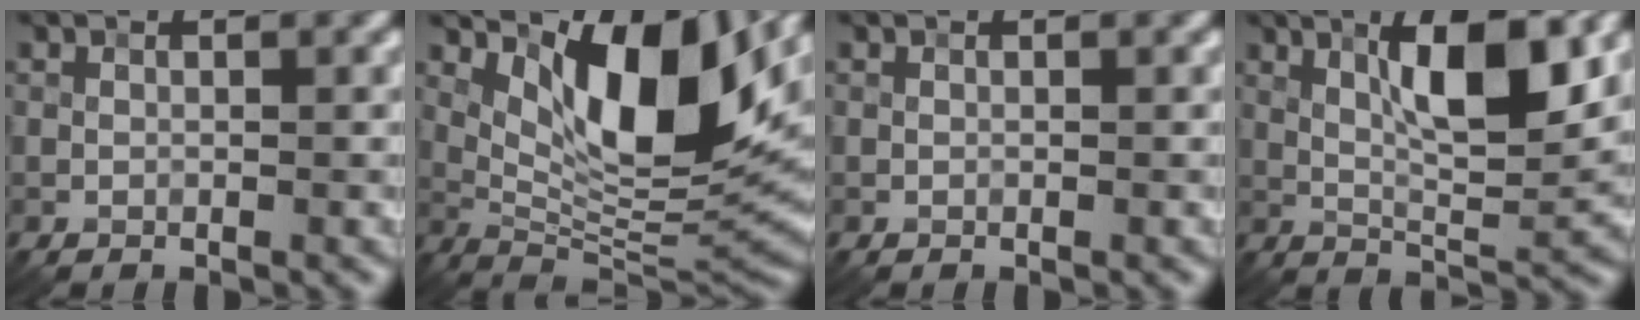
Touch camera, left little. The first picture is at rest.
{"total": 11.9, "force": [4.2, 4.6, 10.2], "torque": [-0.154, -0.009, 0.079]}
{"total": 0.0}
{"total": 8.5, "force": [3.0, 2.0, 7.7], "torque": [-0.123, 0.001, 0.051]}